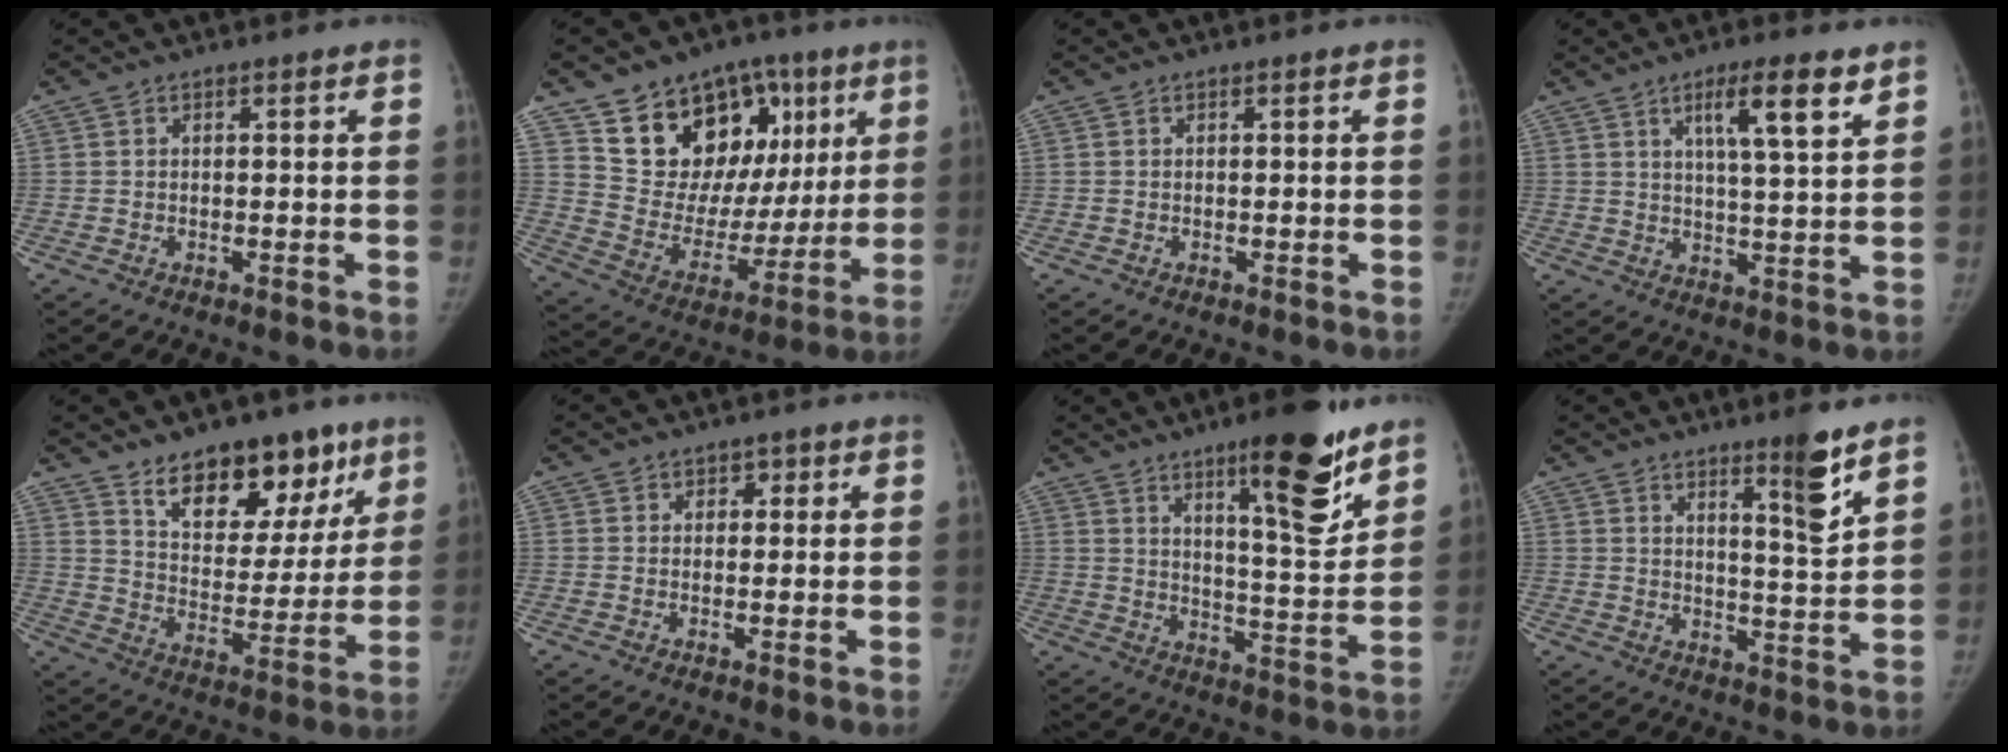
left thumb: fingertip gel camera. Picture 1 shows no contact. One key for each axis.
{"total": 22.3, "fx": 10.3, "fy": 15.2, "fz": 12.6, "tx": -0.128, "ty": -0.015, "tz": 0.176}
{"total": 0.0}
{"total": 9.1, "fx": 5.0, "fy": 1.4, "fz": 7.5, "tx": -0.117, "ty": -0.026, "tz": 0.080}
{"total": 17.6, "fx": 11.4, "fy": 9.3, "fz": 9.6, "tx": -0.071, "ty": -0.067, "tz": 0.179}
{"total": 1.6, "fx": 0.6, "fy": 1.4, "fz": 0.5, "tx": 0.014, "ty": 0.001, "tz": 0.001}
{"total": 15.7, "fx": 10.0, "fy": 3.6, "fz": 11.6, "tx": -0.140, "ty": -0.071, "tz": 0.153}
{"total": 7.5, "fx": 5.1, "fy": 0.6, "fz": 5.5, "tx": -0.075, "ty": -0.046, "tz": 0.077}